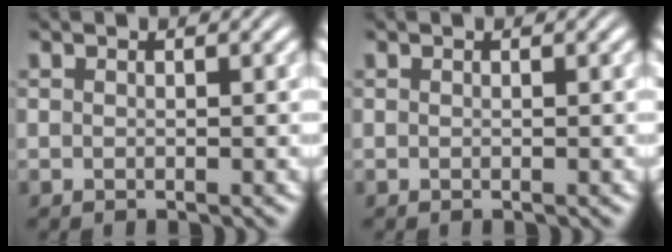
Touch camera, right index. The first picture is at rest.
{"total": 0.0}